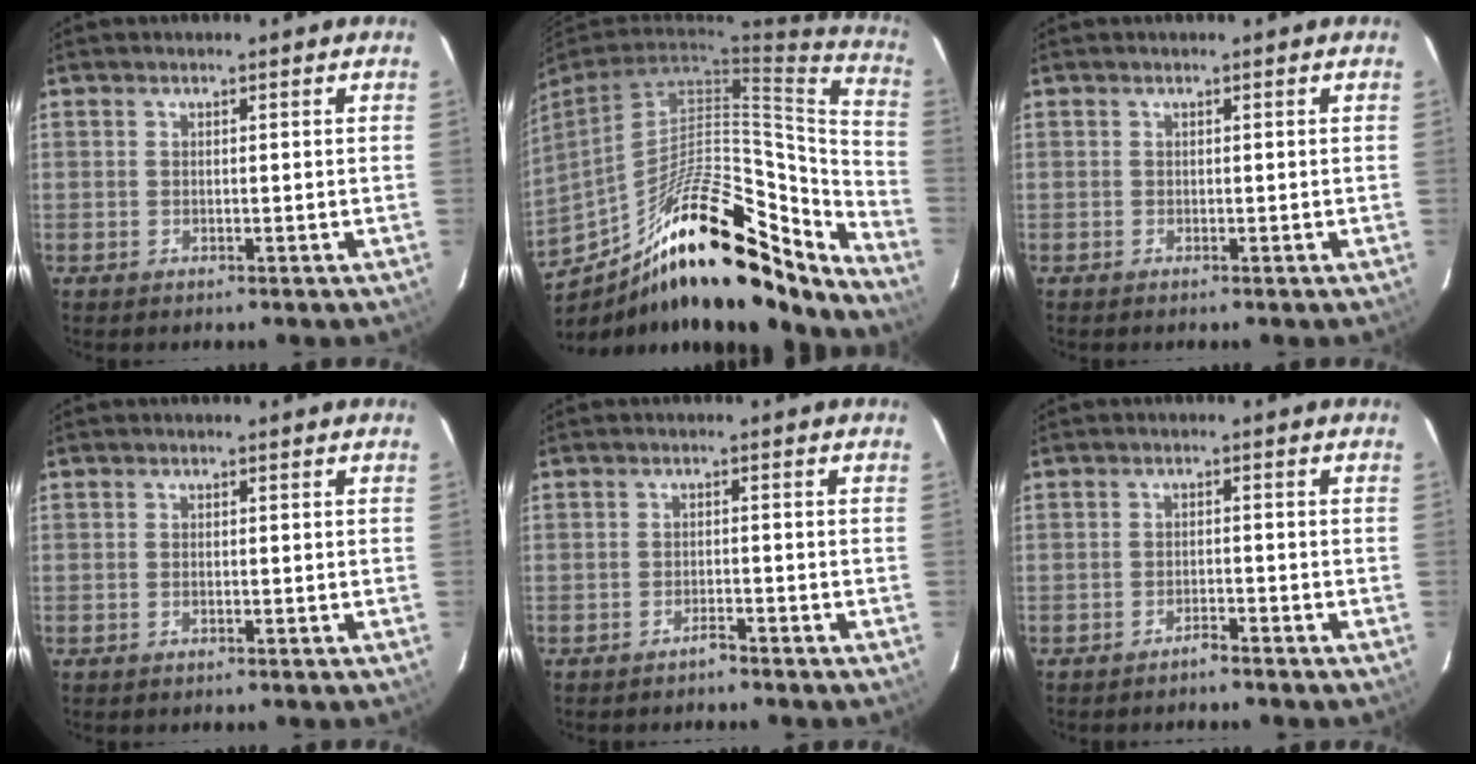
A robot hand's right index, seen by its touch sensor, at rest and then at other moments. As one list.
[{"total": 25.0, "force": [-18.5, 7.1, 15.3], "torque": [-0.210, 0.006, -0.294]}, {"total": 0.0}, {"total": 0.6, "force": [-0.1, 0.2, 0.5], "torque": [-0.012, 0.001, -0.003]}, {"total": 1.5, "force": [-1.5, 0.1, 0.3], "torque": [-0.010, 0.002, -0.023]}, {"total": 1.7, "force": [-1.7, 0.1, 0.3], "torque": [-0.014, 0.003, -0.026]}]